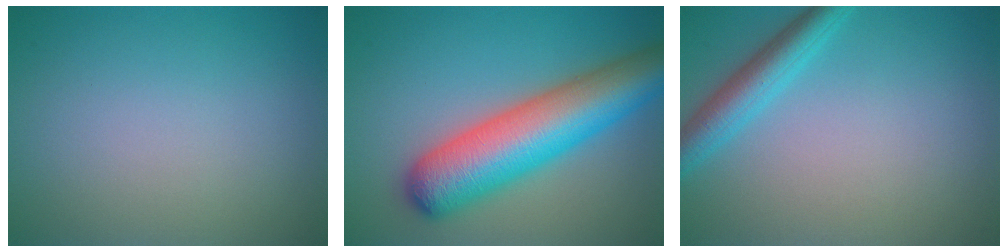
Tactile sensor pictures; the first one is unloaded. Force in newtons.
{"total": 10.1, "press": 10.1, "slide": 0.3}
{"total": 3.6, "press": 3.6, "slide": 0.1}